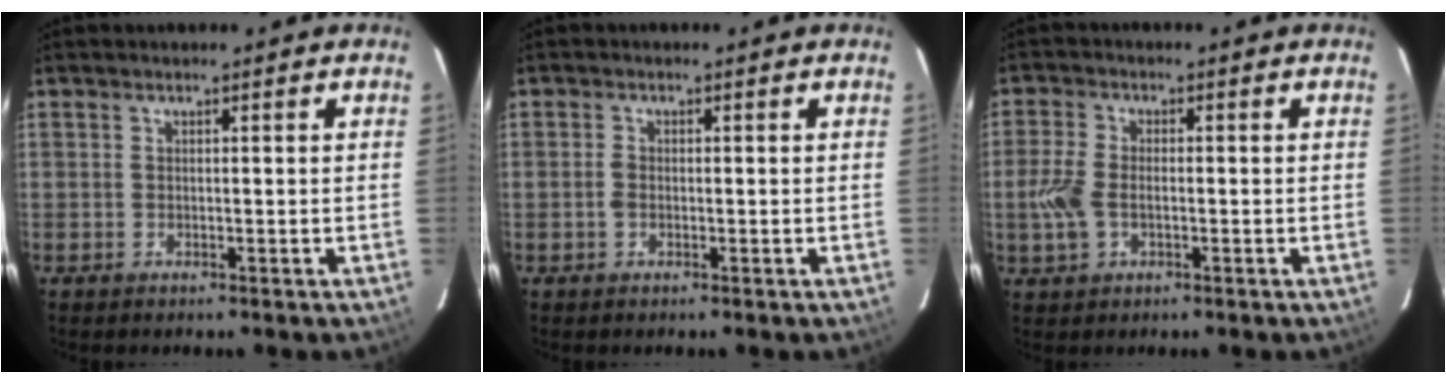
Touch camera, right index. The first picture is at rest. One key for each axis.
{"total": 1.4, "fx": -0.4, "fy": 0.9, "fz": 0.9, "tx": -0.020, "ty": 0.003, "tz": -0.010}
{"total": 5.8, "fx": -1.3, "fy": 3.6, "fz": 4.3, "tx": -0.104, "ty": 0.001, "tz": -0.024}